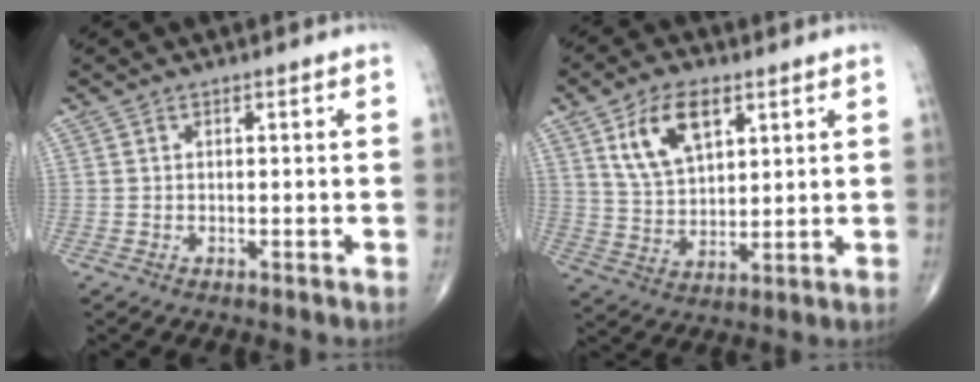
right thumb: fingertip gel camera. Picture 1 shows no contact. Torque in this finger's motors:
{"motor_torque": [0.35, 0.46, 0.09, -0.03, 0.09]}